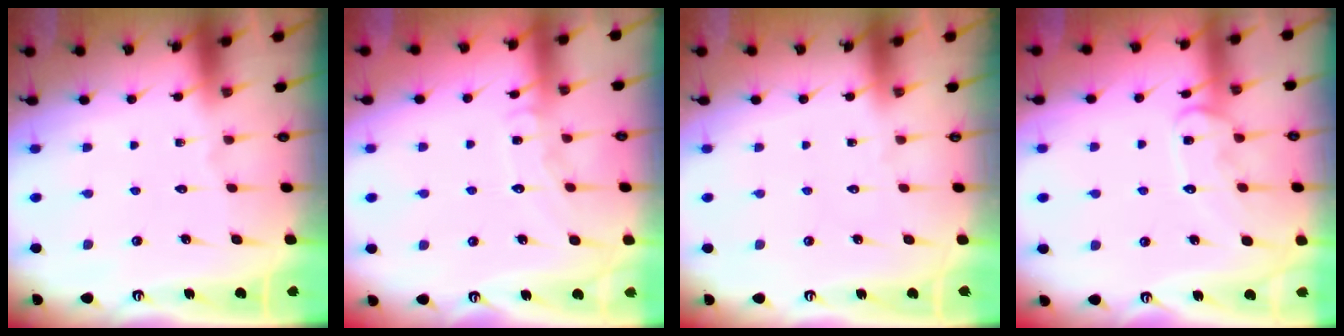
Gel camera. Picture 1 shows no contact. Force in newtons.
{"total": 7.4, "press": 7.4, "slide": 0.6}
{"total": 0.0}
{"total": 11.4, "press": 11.4, "slide": 1.0}